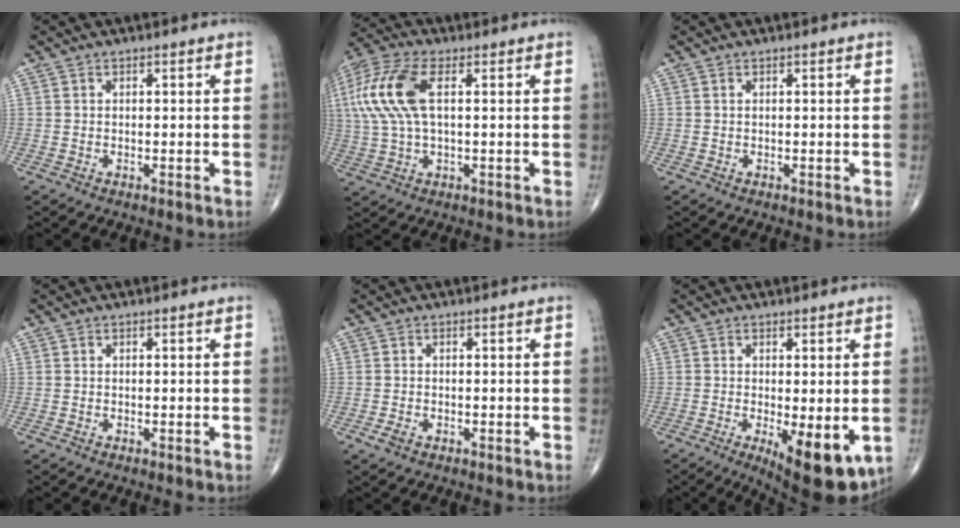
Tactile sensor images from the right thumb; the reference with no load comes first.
{"total": 13.8, "force": [2.9, 6.2, 12.0], "torque": [-0.288, 0.019, 0.055]}
{"total": 0.0}
{"total": 0.0}
{"total": 1.6, "force": [-0.8, 1.0, 1.0], "torque": [-0.022, 0.004, -0.014]}
{"total": 11.4, "force": [-3.3, 3.9, 10.2], "torque": [-0.135, -0.024, -0.037]}